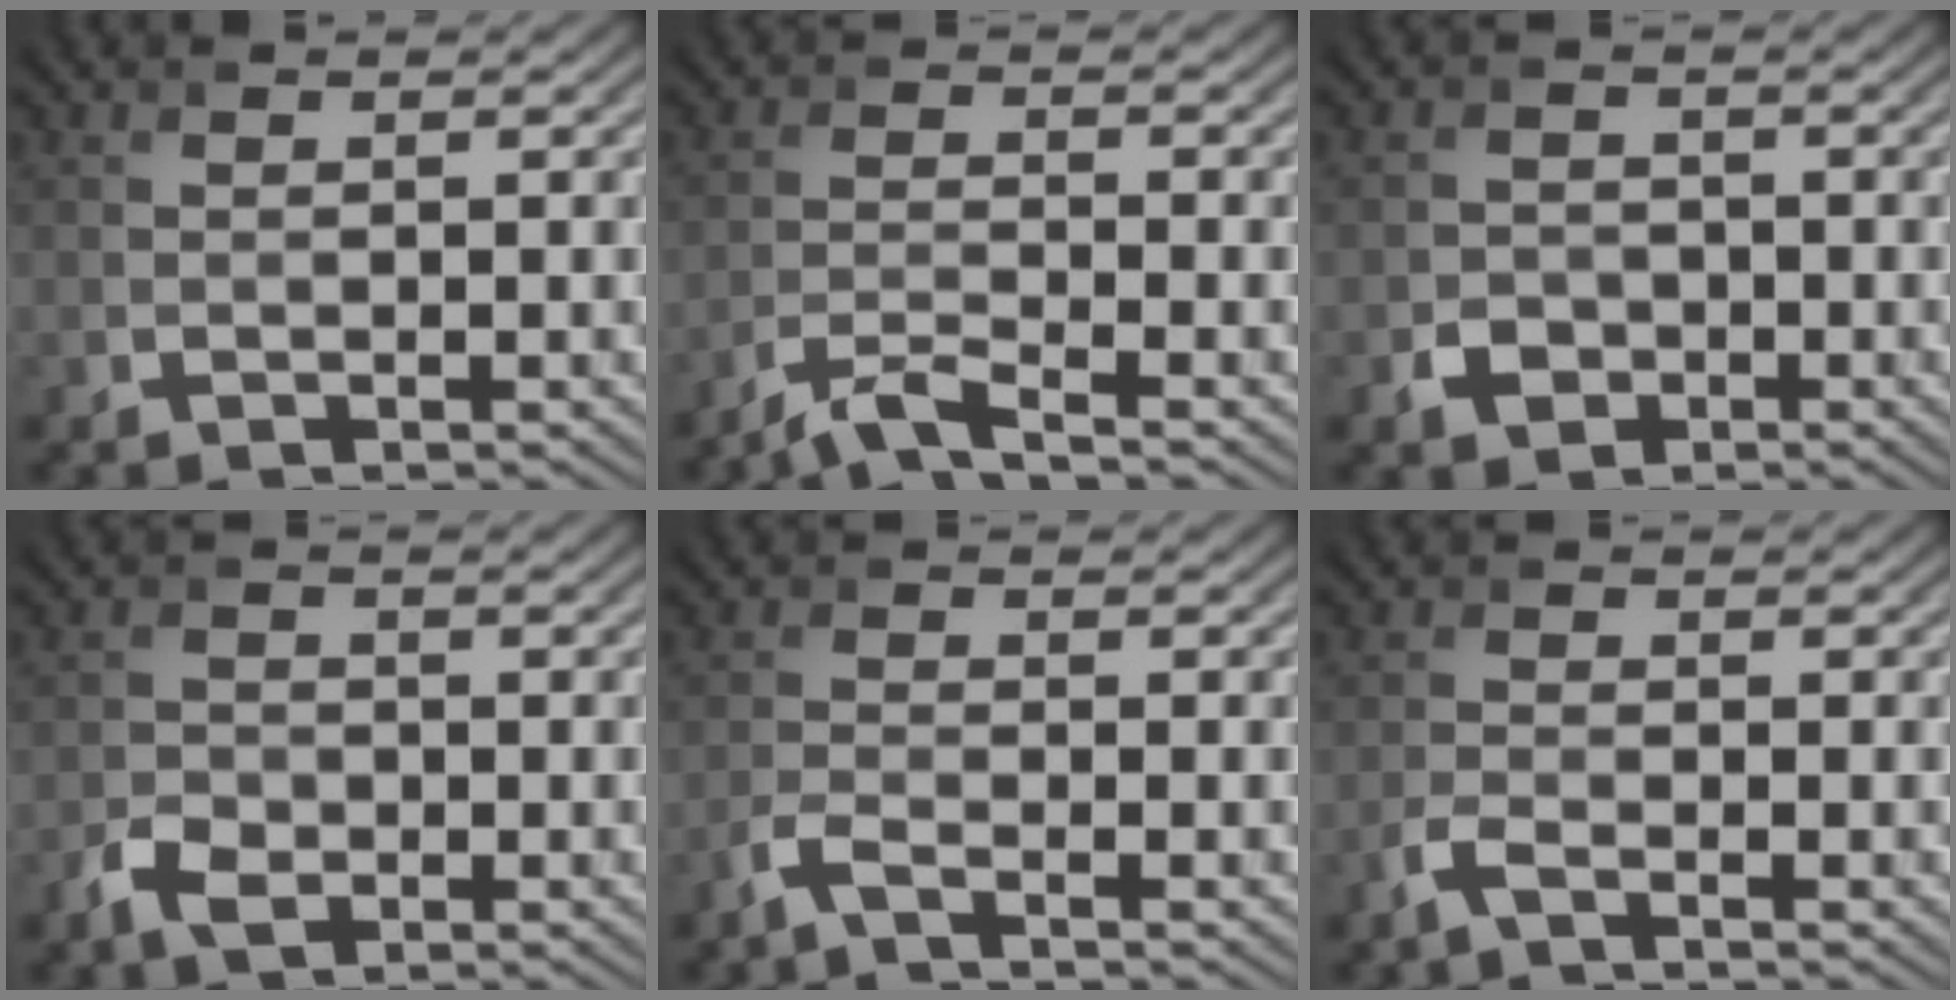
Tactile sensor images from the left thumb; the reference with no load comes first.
{"total": 3.9, "force": [-3.1, 0.4, 2.4], "torque": [-0.041, 0.001, -0.077]}
{"total": 2.5, "force": [-1.3, 2.0, 0.9], "torque": [-0.014, -0.002, -0.027]}
{"total": 3.0, "force": [-1.6, 1.9, 1.6], "torque": [-0.035, -0.002, -0.037]}
{"total": 2.4, "force": [-1.8, 0.3, 1.6], "torque": [-0.035, -0.002, -0.049]}
{"total": 2.1, "force": [-1.5, 0.4, 1.4], "torque": [-0.034, -0.001, -0.039]}